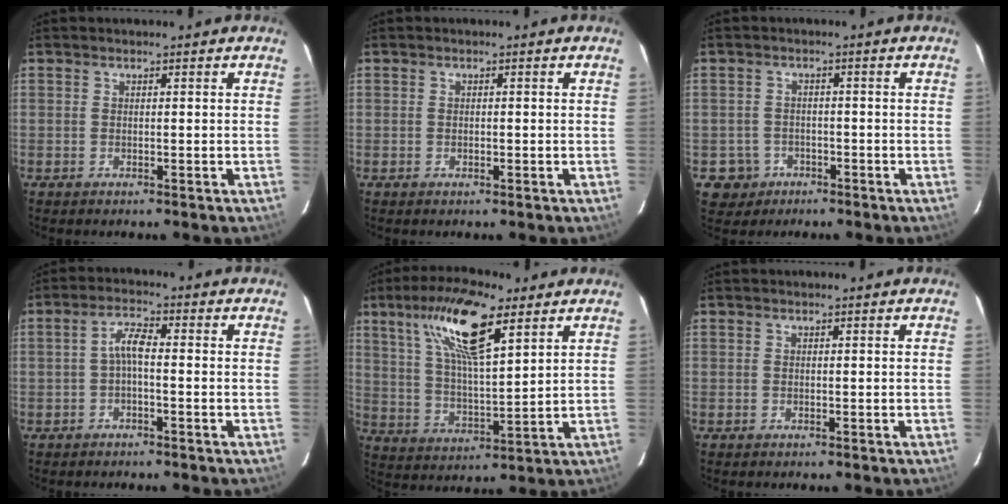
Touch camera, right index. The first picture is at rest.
{"total": 0.7, "force": [-0.2, 0.7, 0.3], "torque": [-0.004, 0.001, -0.002]}
{"total": 4.8, "force": [-2.1, 4.4, 0.2], "torque": [-0.017, 0.019, -0.029]}
{"total": 3.3, "force": [-0.9, 0.8, 3.1], "torque": [-0.065, 0.012, -0.020]}
{"total": 15.9, "force": [8.8, 4.4, 12.5], "torque": [-0.226, 0.020, 0.164]}
{"total": 0.0}